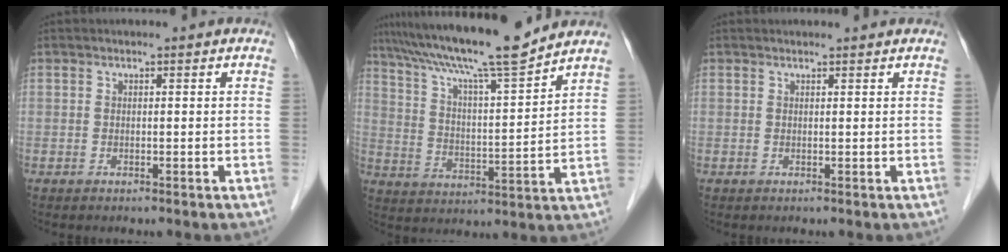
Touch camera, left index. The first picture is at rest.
{"total": 15.6, "force": [13.4, -0.2, 7.9], "torque": [-0.140, 0.006, 0.220]}
{"total": 2.0, "force": [2.0, 0.1, 0.3], "torque": [-0.011, 0.010, 0.023]}